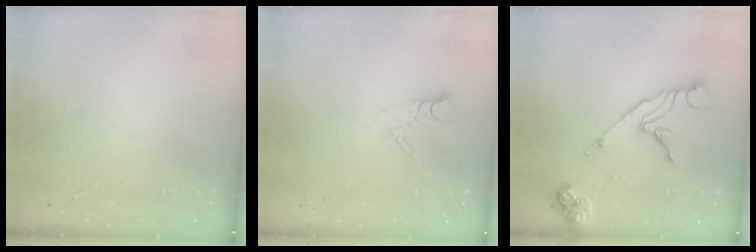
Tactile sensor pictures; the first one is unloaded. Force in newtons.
{"total": 3.9, "press": 3.9, "slide": 0.4}
{"total": 14.7, "press": 14.6, "slide": 1.7}